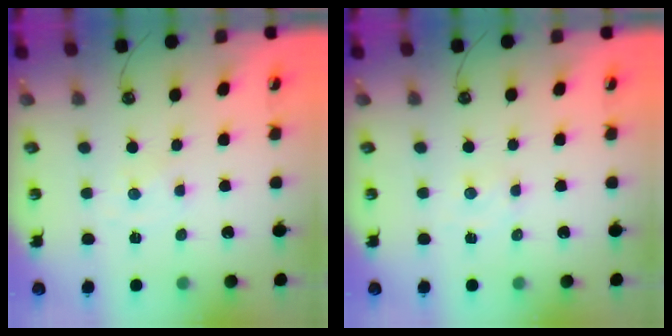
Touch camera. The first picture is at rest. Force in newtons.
{"total": 1.7, "press": 1.6, "slide": 0.3}